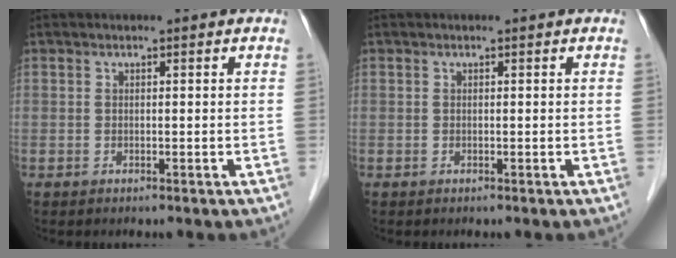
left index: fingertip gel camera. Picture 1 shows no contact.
{"total": 0.0}